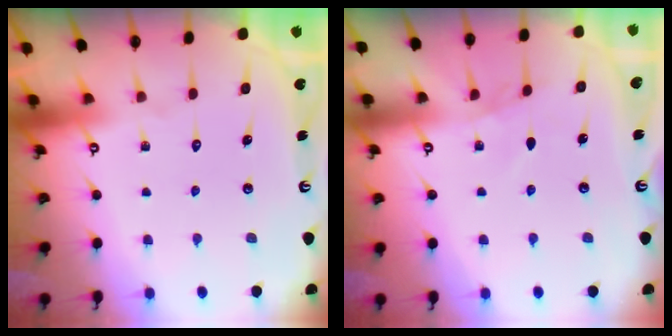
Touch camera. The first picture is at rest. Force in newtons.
{"total": 4.4, "press": 4.3, "slide": 0.6}